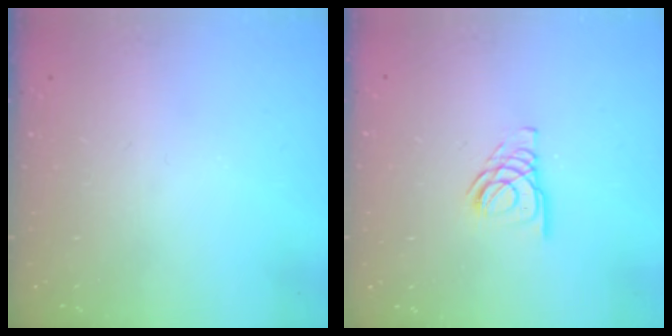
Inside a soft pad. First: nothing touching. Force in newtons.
{"total": 5.9, "press": 5.8, "slide": 0.8}